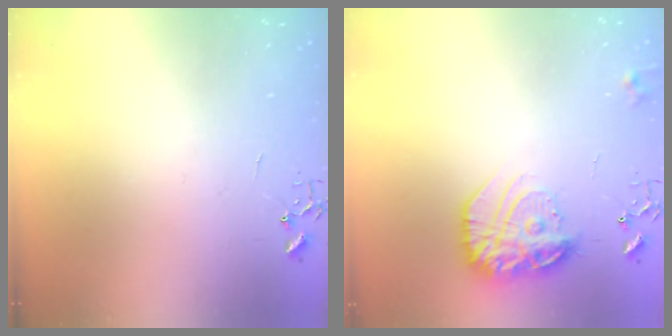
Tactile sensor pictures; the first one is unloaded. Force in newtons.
{"total": 17.3, "press": 17.3, "slide": 1.3}